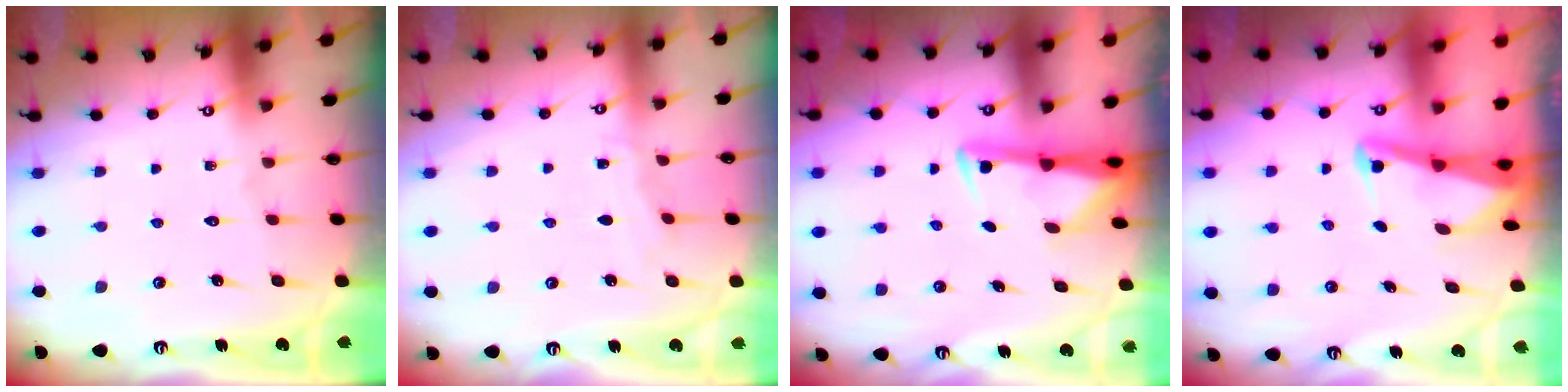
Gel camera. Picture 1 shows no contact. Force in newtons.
{"total": 3.4, "press": 3.4, "slide": 0.5}
{"total": 2.9, "press": 2.9, "slide": 0.5}
{"total": 2.5, "press": 2.4, "slide": 0.6}